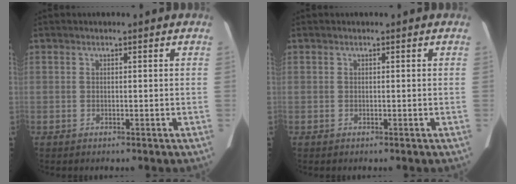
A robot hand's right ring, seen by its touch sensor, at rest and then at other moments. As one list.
[{"total": 0.0}]